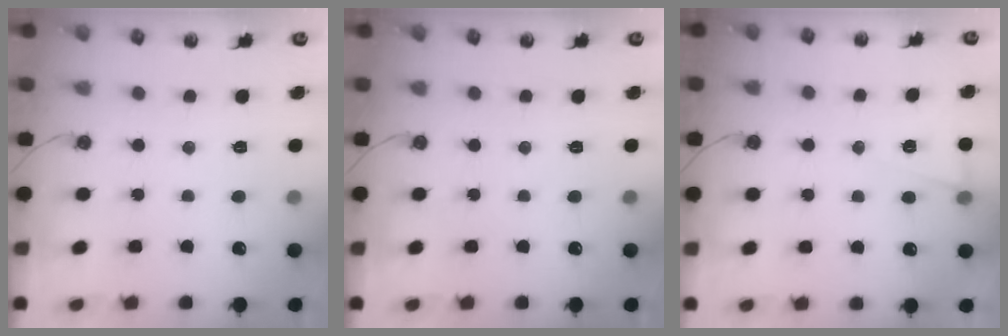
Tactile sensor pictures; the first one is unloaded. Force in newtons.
{"total": 0.0}
{"total": 5.3, "press": 2.8, "slide": 4.5}